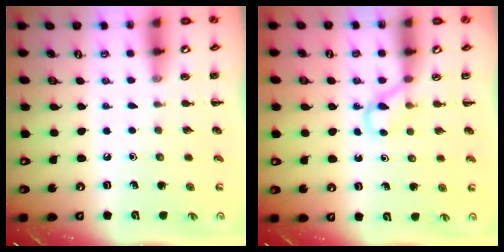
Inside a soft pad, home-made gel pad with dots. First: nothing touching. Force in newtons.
{"total": 3.0, "press": 2.8, "slide": 1.1}